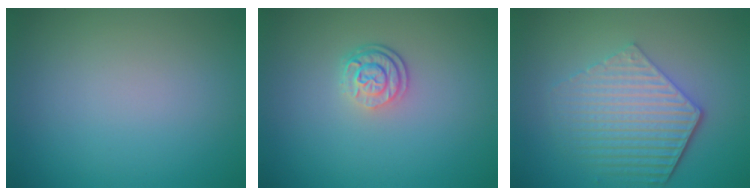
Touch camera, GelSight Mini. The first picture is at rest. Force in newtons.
{"total": 2.6, "press": 2.0, "slide": 1.6}
{"total": 5.8, "press": 4.3, "slide": 3.9}